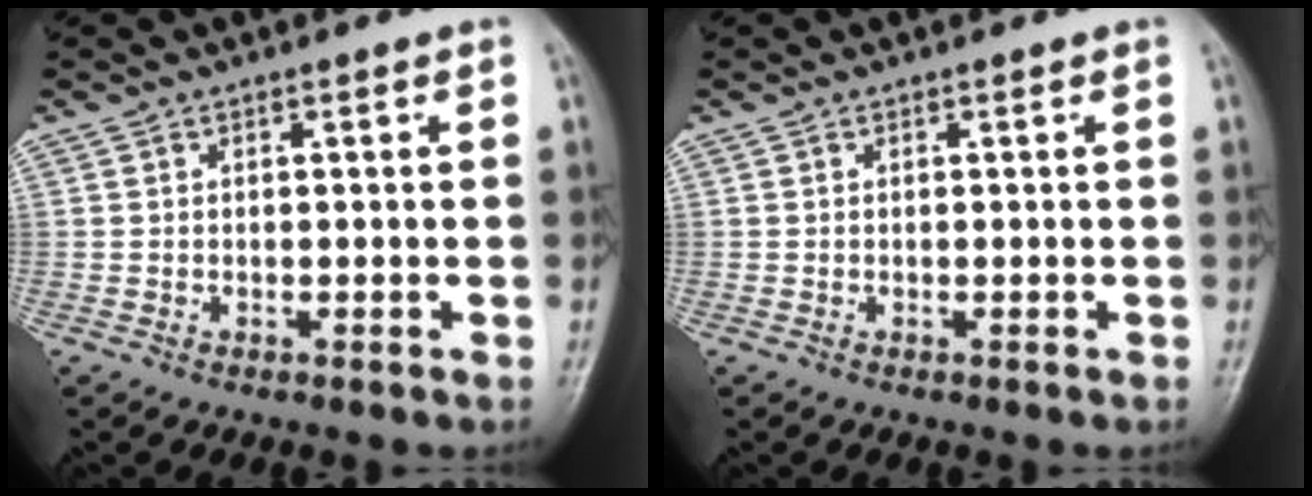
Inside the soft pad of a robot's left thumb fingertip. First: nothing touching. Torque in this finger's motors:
{"motor_torque": [-0.10, -0.01, -0.02, 0.09, 0.07]}